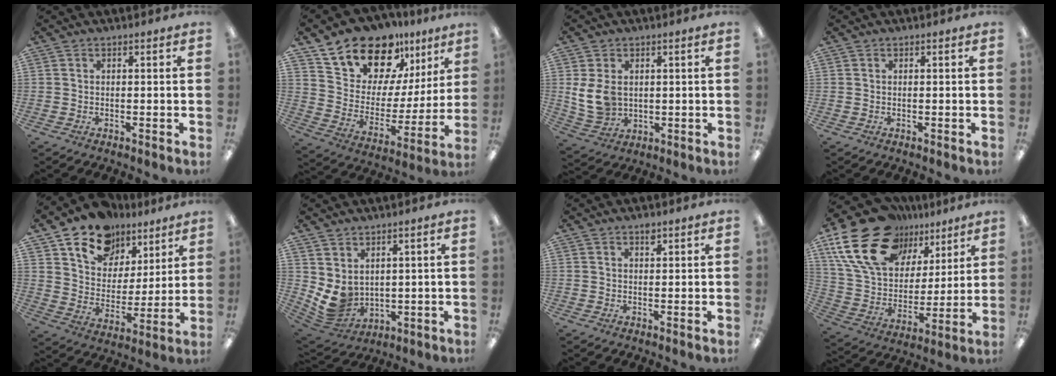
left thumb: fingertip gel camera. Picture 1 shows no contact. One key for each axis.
{"total": 18.3, "fx": 14.9, "fy": 9.2, "fz": 5.6, "tx": -0.111, "ty": -0.113, "tz": 0.271}
{"total": 8.5, "fx": 1.5, "fy": 6.4, "fz": 5.3, "tx": -0.128, "ty": 0.000, "tz": 0.029}
{"total": 0.0}
{"total": 14.5, "fx": 9.9, "fy": 9.3, "fz": 4.9, "tx": -0.094, "ty": -0.053, "tz": 0.186}
{"total": 6.5, "fx": 2.7, "fy": 5.1, "fz": 3.0, "tx": -0.078, "ty": -0.024, "tz": 0.057}
{"total": 1.5, "fx": 1.2, "fy": 0.6, "fz": 0.8, "tx": -0.009, "ty": -0.003, "tz": 0.020}
{"total": 22.3, "fx": 13.3, "fy": 13.7, "fz": 11.5, "tx": -0.221, "ty": -0.057, "tz": 0.247}